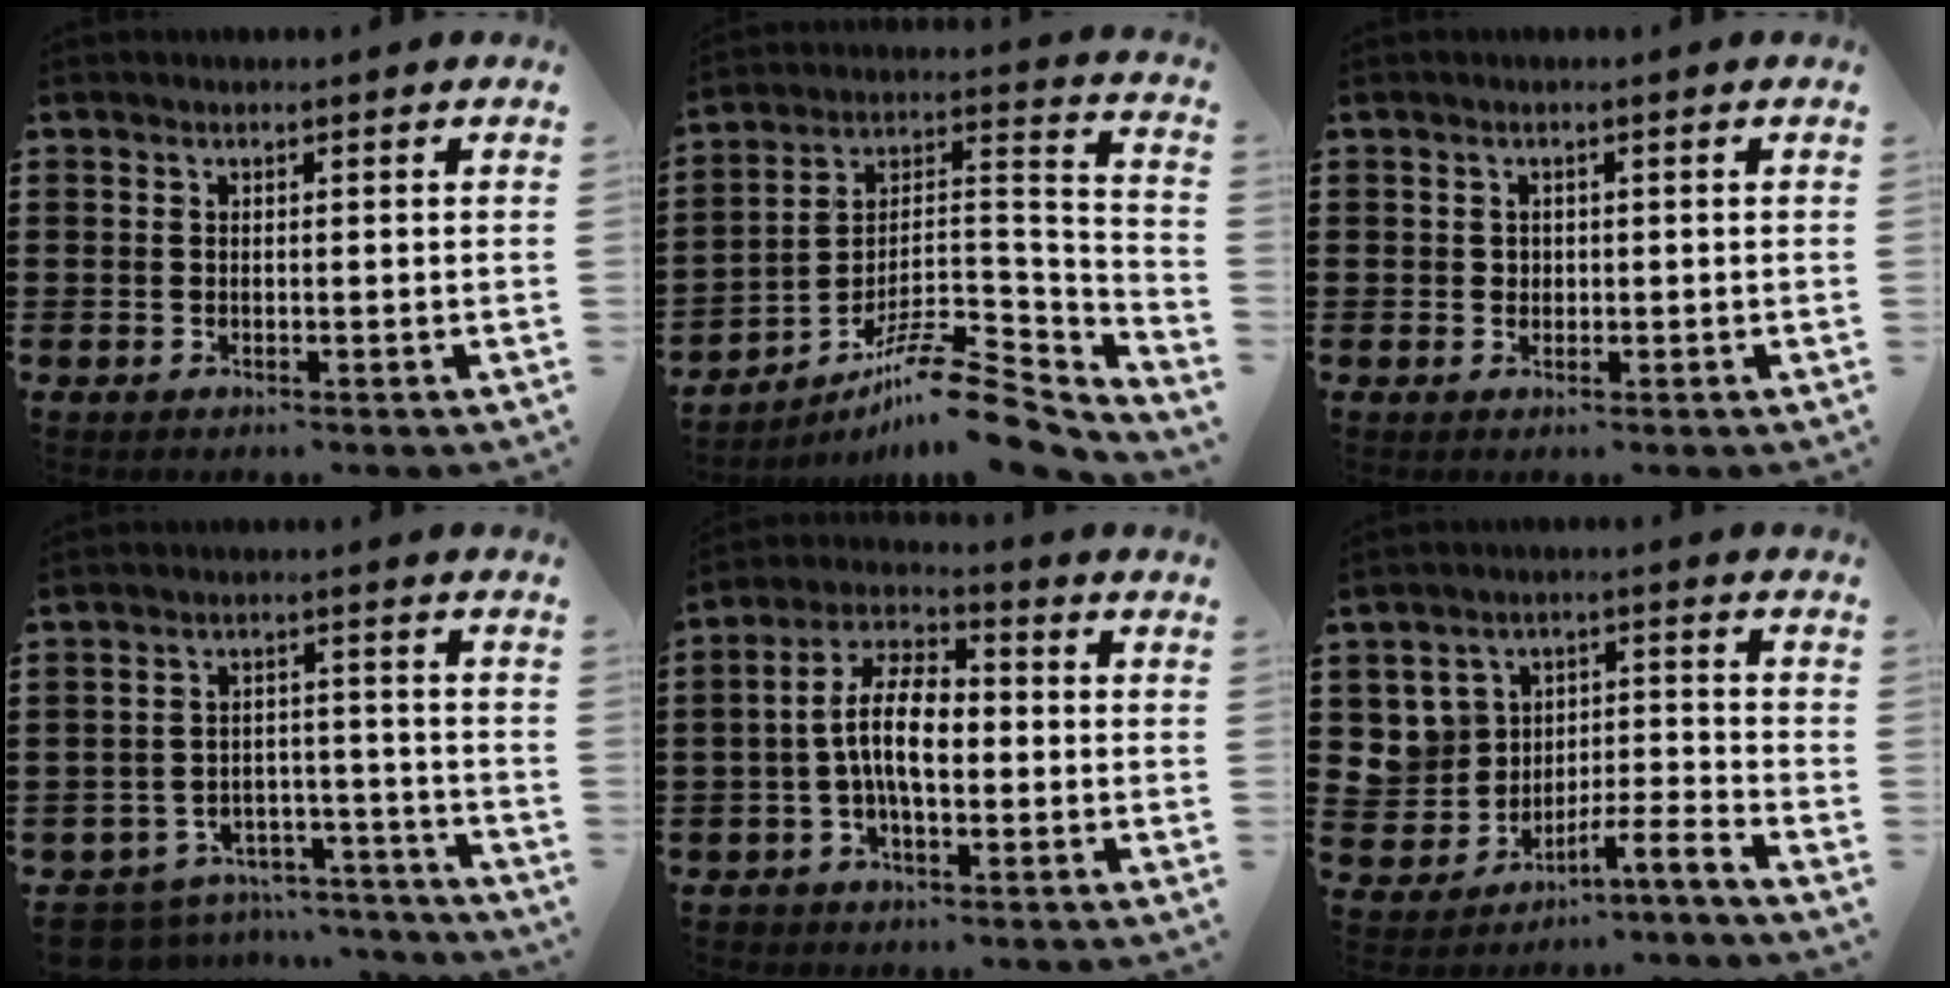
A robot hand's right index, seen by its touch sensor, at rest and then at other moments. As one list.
[{"total": 11.3, "force": [-9.1, 2.2, 6.3], "torque": [-0.097, 0.023, -0.175]}, {"total": 1.0, "force": [0.2, 0.9, 0.3], "torque": [-0.008, 0.004, 0.005]}, {"total": 6.2, "force": [-5.9, 1.6, 1.2], "torque": [-0.034, 0.014, -0.117]}, {"total": 9.6, "force": [-0.9, 4.5, 8.4], "torque": [-0.184, 0.006, -0.024]}, {"total": 3.8, "force": [-3.0, 2.4, 0.6], "torque": [-0.028, -0.001, -0.064]}]